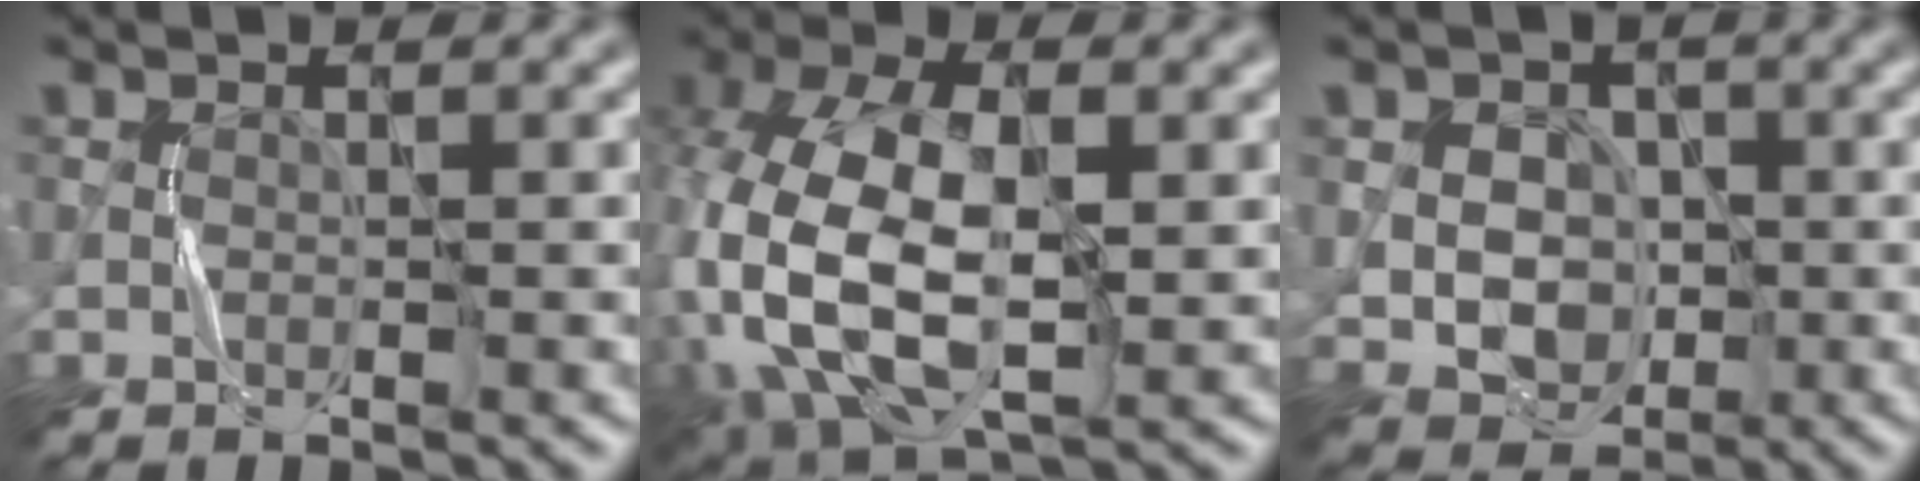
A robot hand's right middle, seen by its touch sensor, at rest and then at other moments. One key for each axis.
{"total": 14.9, "fx": -1.2, "fy": 8.8, "fz": 12.0, "tx": -0.265, "ty": -0.012, "tz": -0.015}
{"total": 5.0, "fx": -0.2, "fy": 4.2, "fz": 2.7, "tx": -0.036, "ty": -0.001, "tz": -0.007}